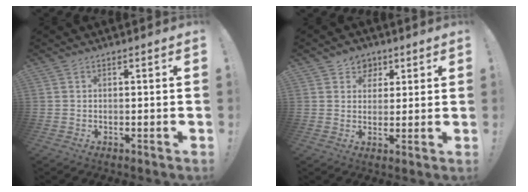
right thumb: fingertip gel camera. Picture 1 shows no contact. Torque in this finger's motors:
{"motor_torque": [-0.30, 0.16, -0.11, 0.10, 0.00]}